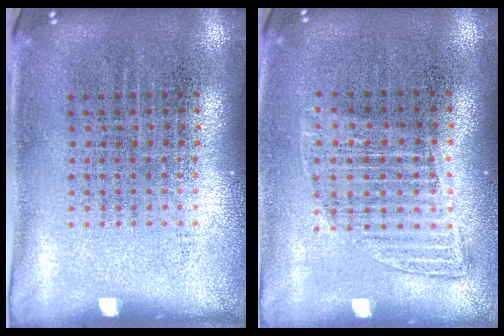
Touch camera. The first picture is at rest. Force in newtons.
{"total": 1.1, "press": 1.0, "slide": 0.5}